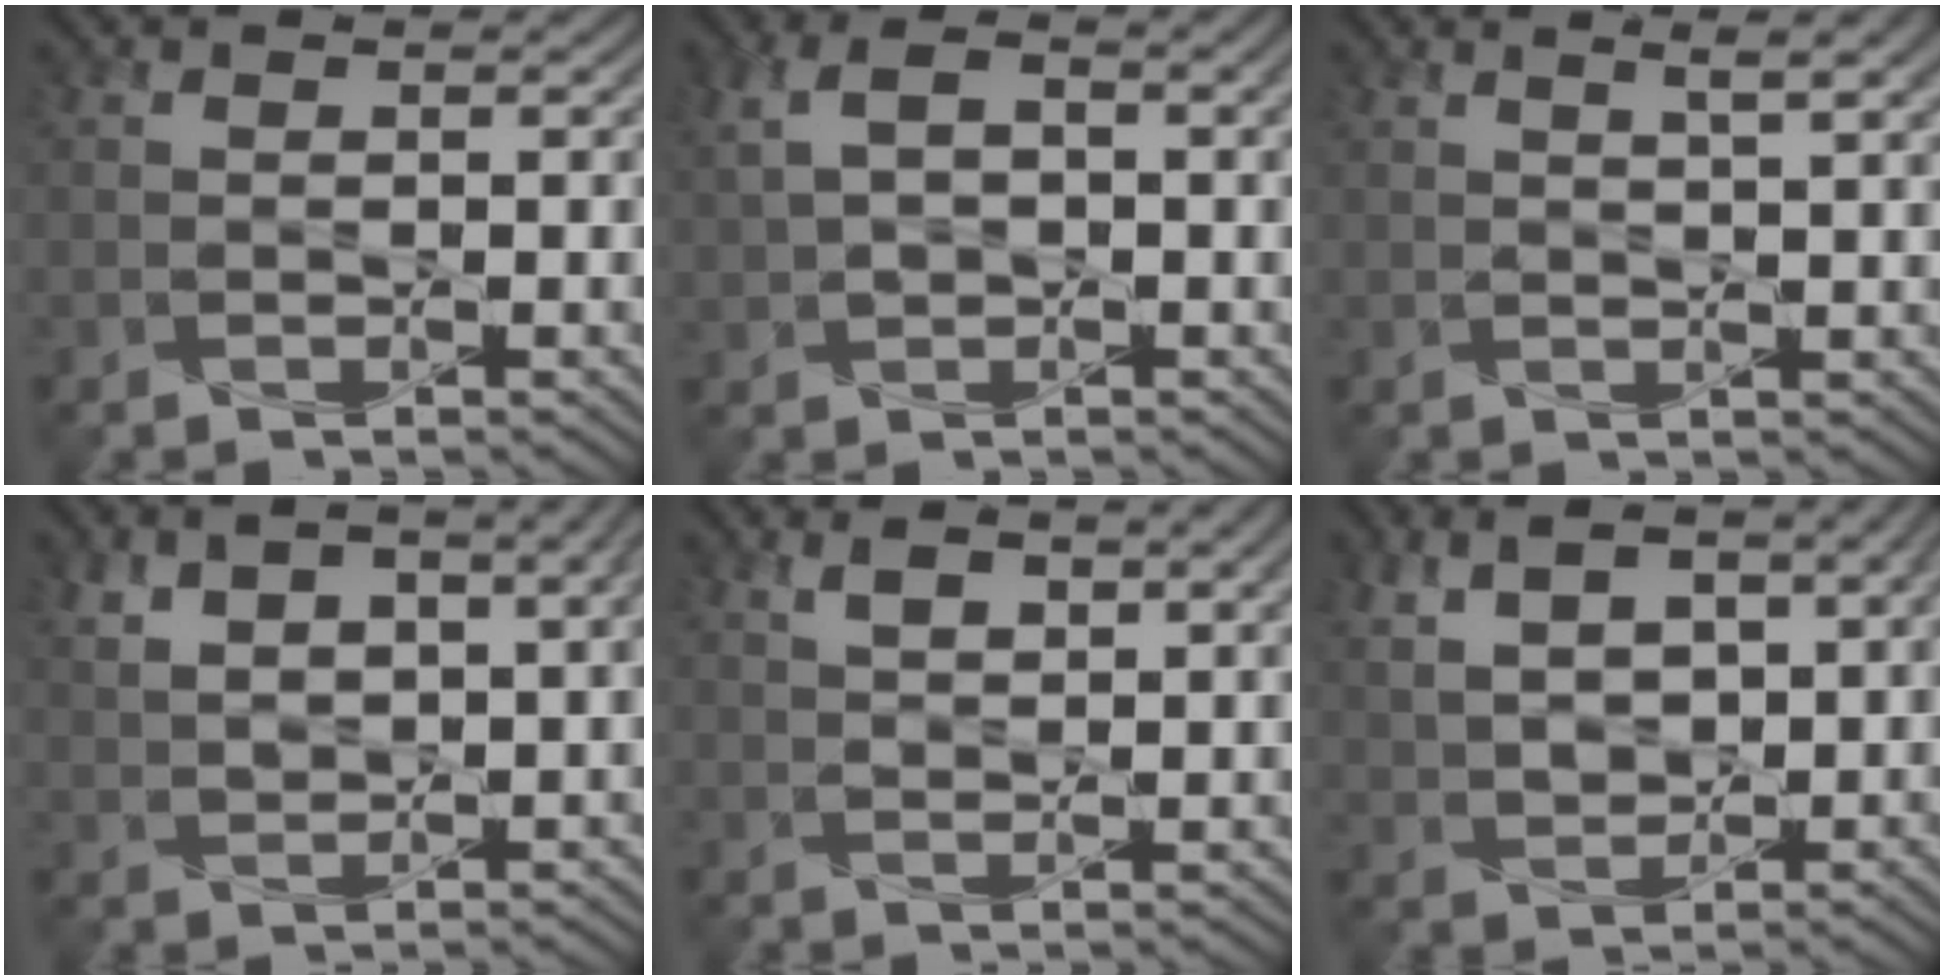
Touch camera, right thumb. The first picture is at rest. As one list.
[{"total": 5.9, "force": [1.3, 3.2, 4.8], "torque": [-0.105, 0.012, 0.022]}, {"total": 4.1, "force": [2.2, 0.8, 3.3], "torque": [-0.042, 0.008, 0.025]}, {"total": 8.6, "force": [3.4, 3.8, 6.8], "torque": [-0.135, 0.010, 0.063]}, {"total": 5.7, "force": [3.3, 1.7, 4.3], "torque": [-0.084, 0.004, 0.063]}, {"total": 8.6, "force": [2.6, 4.7, 6.8], "torque": [-0.147, 0.012, 0.052]}]